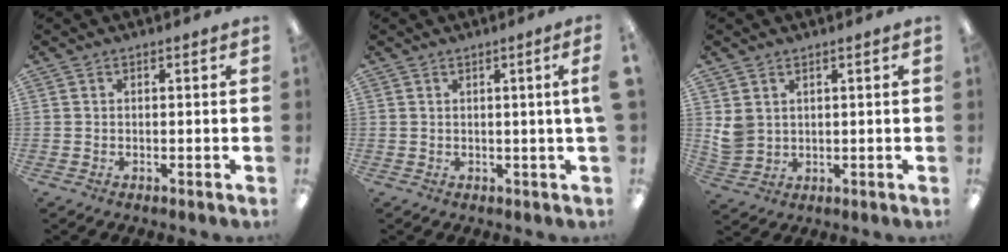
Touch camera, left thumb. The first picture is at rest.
{"total": 2.9, "force": [0.6, -0.4, 2.8], "torque": [-0.049, -0.008, 0.008]}
{"total": 4.1, "force": [2.1, 3.2, 1.4], "torque": [-0.034, -0.002, 0.043]}